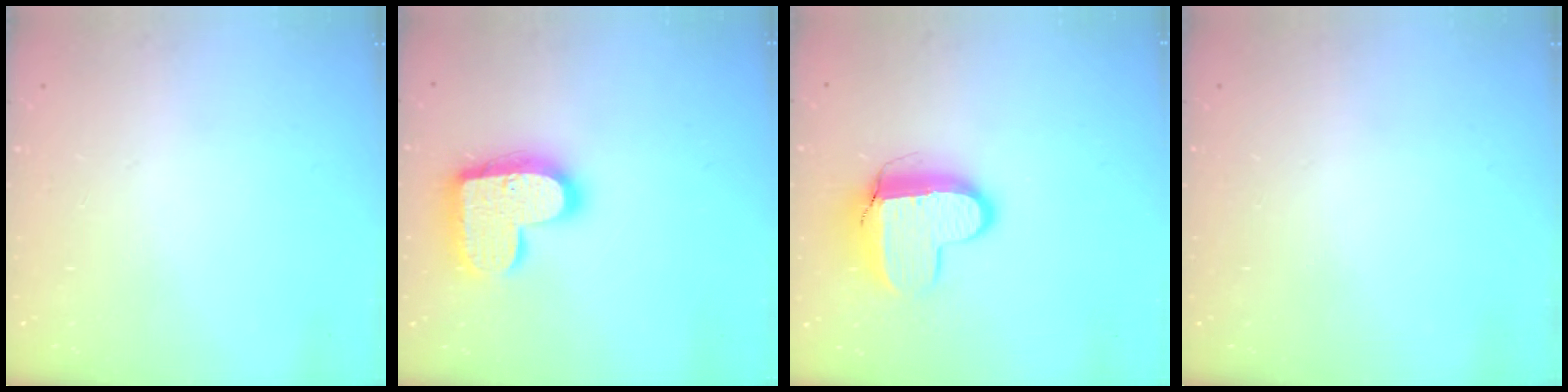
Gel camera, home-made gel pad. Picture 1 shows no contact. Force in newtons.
{"total": 17.8, "press": 17.7, "slide": 1.1}
{"total": 10.5, "press": 10.4, "slide": 0.8}
{"total": 0.0}